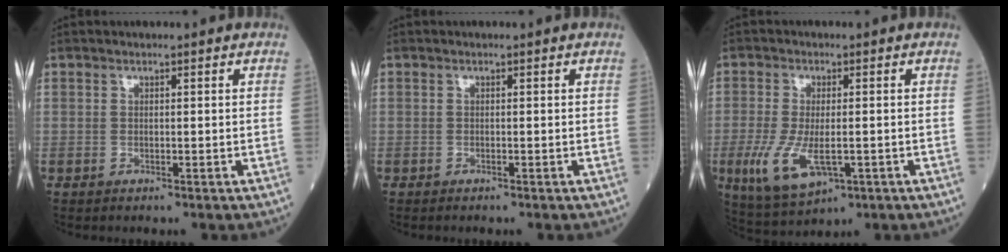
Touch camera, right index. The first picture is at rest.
{"total": 0.0}
{"total": 8.8, "force": [-2.5, 3.4, 7.7], "torque": [-0.158, -0.022, -0.033]}